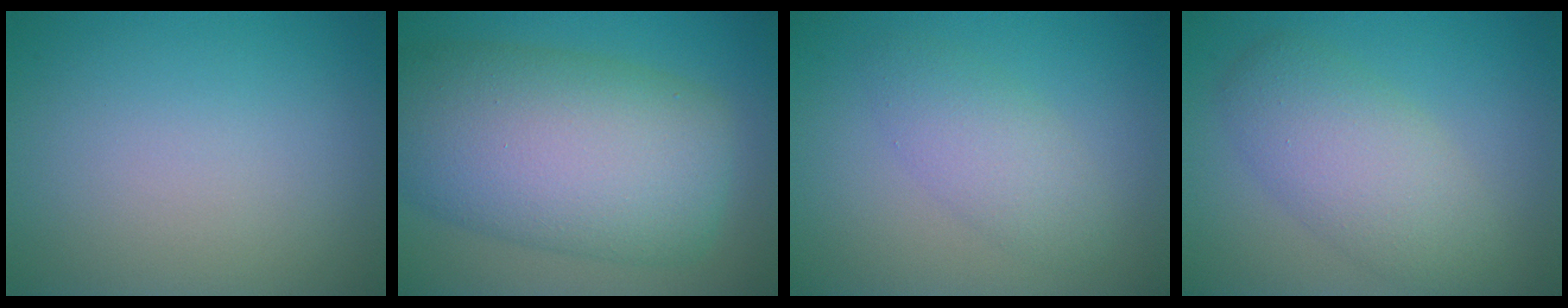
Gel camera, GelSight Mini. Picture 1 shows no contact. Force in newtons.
{"total": 12.8, "press": 12.8, "slide": 0.5}
{"total": 3.0, "press": 3.0, "slide": 0.1}
{"total": 5.3, "press": 5.3, "slide": 0.3}